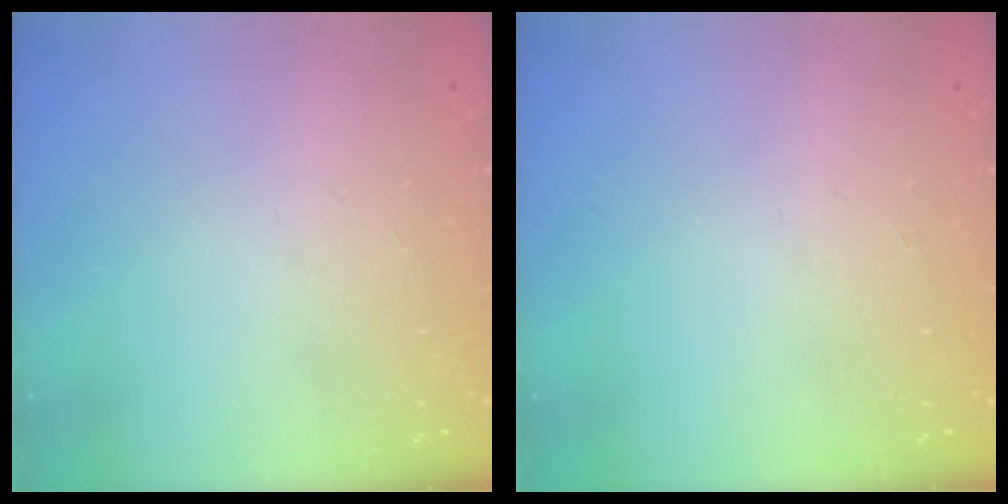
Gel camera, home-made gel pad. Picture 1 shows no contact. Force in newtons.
{"total": 0.0}